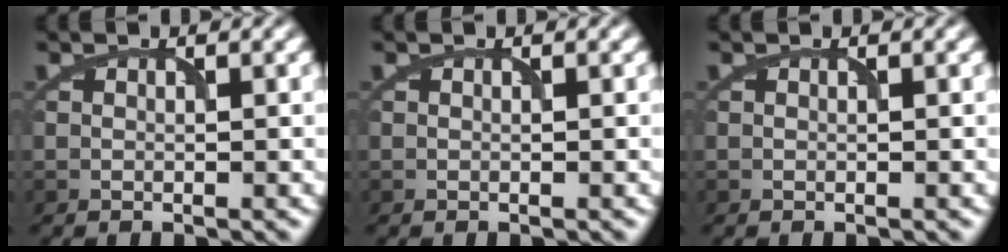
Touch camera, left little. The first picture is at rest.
{"total": 0.0}
{"total": 0.0}